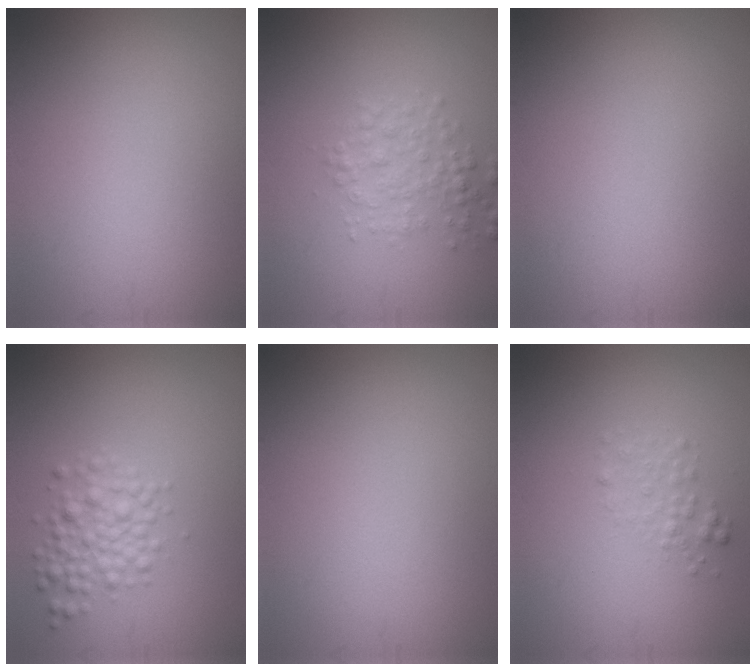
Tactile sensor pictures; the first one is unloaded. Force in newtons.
{"total": 2.5, "press": 2.5, "slide": 0.1}
{"total": 0.0}
{"total": 3.0, "press": 3.0, "slide": 0.1}
{"total": 0.0}
{"total": 1.4, "press": 1.4, "slide": 0.1}